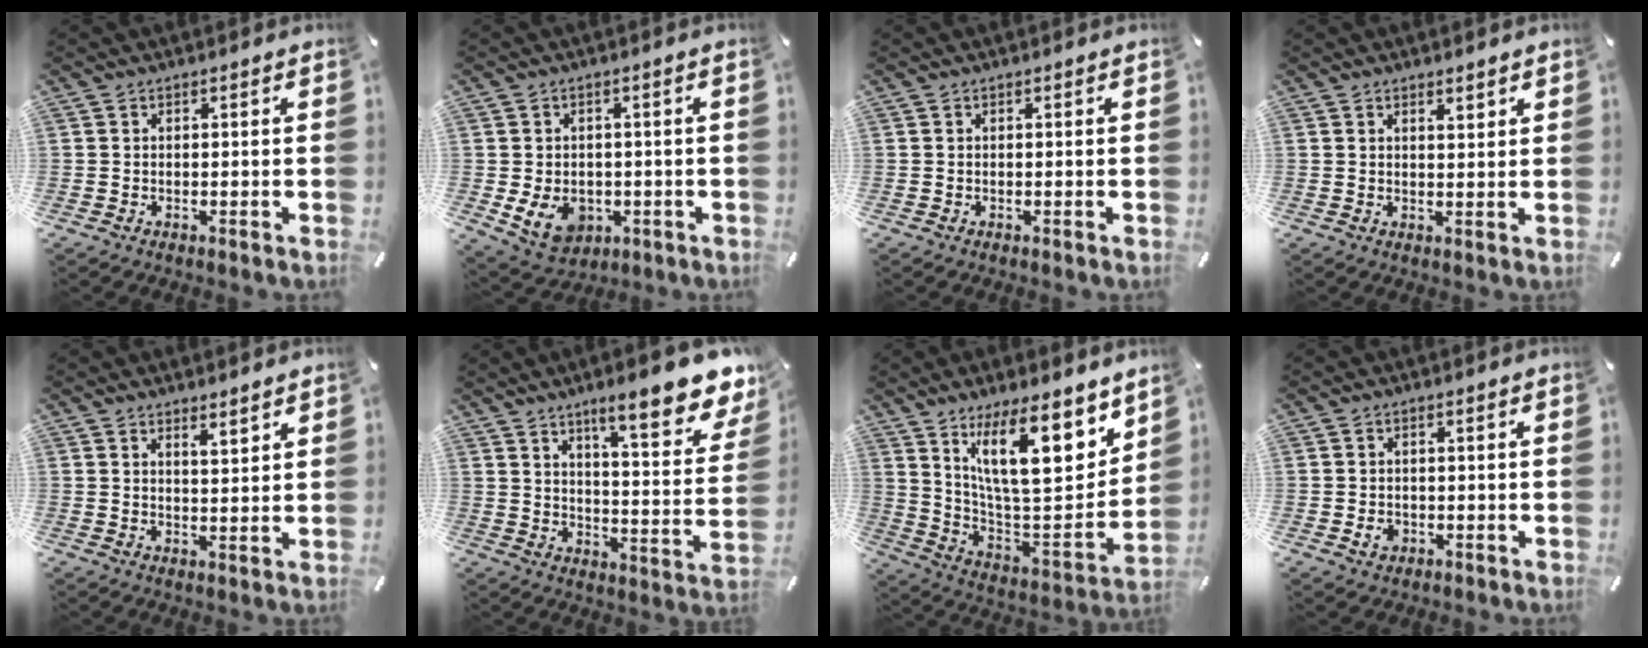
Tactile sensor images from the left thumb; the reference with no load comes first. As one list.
[{"total": 7.9, "force": [-1.6, 6.5, 4.2], "torque": [-0.080, 0.003, -0.029]}, {"total": 0.0}, {"total": 2.1, "force": [1.9, 0.7, 0.6], "torque": [-0.005, -0.010, 0.033]}, {"total": 3.1, "force": [3.0, 0.6, 0.6], "torque": [-0.001, -0.022, 0.052]}, {"total": 16.1, "force": [11.3, 4.8, 10.4], "torque": [-0.149, -0.077, 0.186]}, {"total": 21.7, "force": [12.4, 8.3, 15.8], "torque": [-0.253, -0.083, 0.203]}, {"total": 2.3, "force": [-0.6, 1.9, 1.2], "torque": [-0.021, 0.003, -0.011]}]